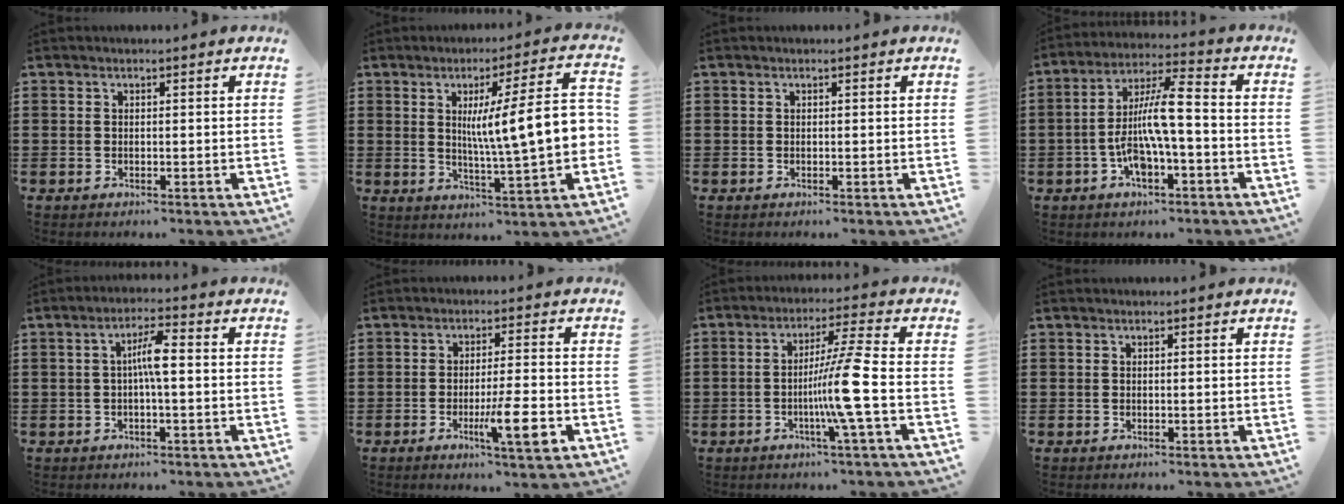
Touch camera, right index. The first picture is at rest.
{"total": 12.9, "force": [1.2, 1.7, 12.7], "torque": [-0.201, -0.009, 0.015]}
{"total": 0.0}
{"total": 9.9, "force": [-2.4, 2.4, 9.3], "torque": [-0.193, -0.006, -0.049]}
{"total": 4.3, "force": [-0.2, 0.6, 4.2], "torque": [-0.078, 0.005, -0.008]}
{"total": 7.5, "force": [-2.9, 0.7, 6.9], "torque": [-0.112, -0.010, -0.046]}
{"total": 8.9, "force": [-2.3, -1.3, 8.5], "torque": [-0.152, -0.014, -0.050]}
{"total": 0.0}